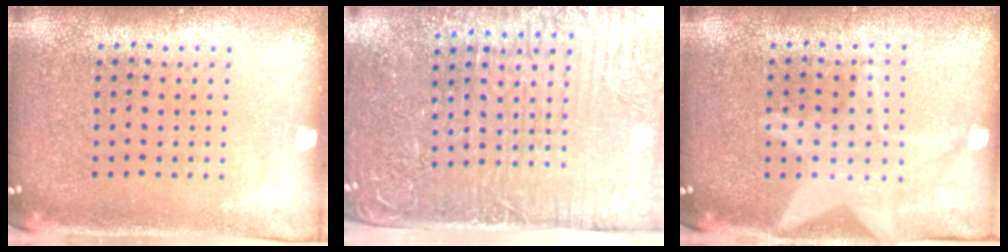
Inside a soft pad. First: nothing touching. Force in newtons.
{"total": 5.2, "press": 4.5, "slide": 2.7}
{"total": 2.8, "press": 2.8, "slide": 0.3}